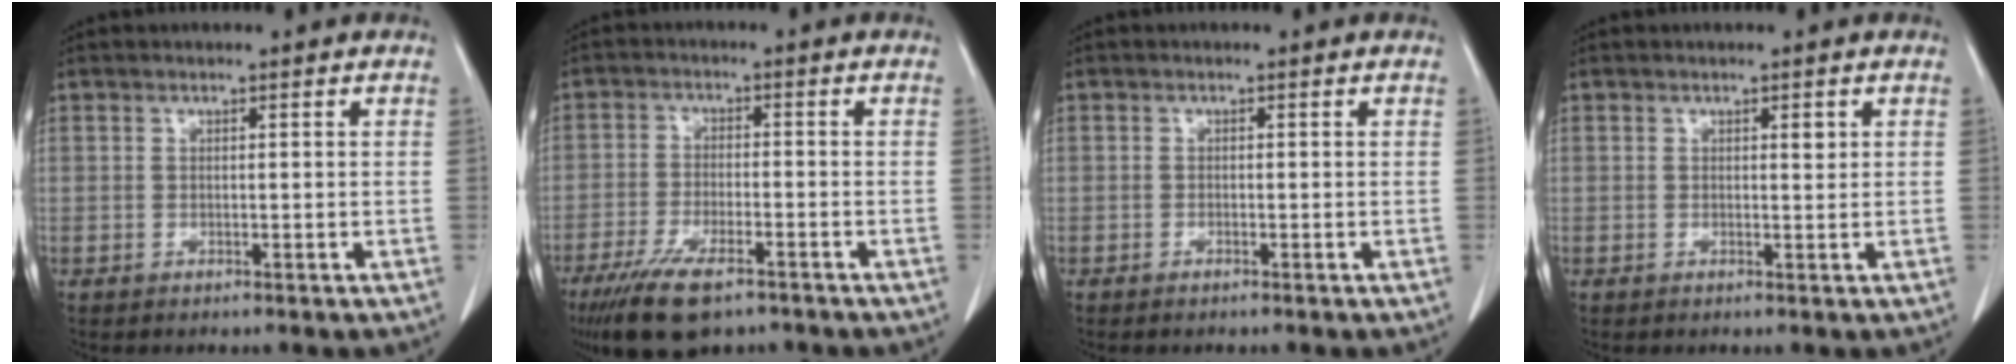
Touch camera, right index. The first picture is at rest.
{"total": 10.2, "force": [-7.0, 3.0, 6.7], "torque": [-0.124, -0.018, -0.118]}
{"total": 0.6, "force": [-0.5, 0.0, 0.3], "torque": [-0.011, -0.001, -0.008]}
{"total": 1.1, "force": [0.5, 0.3, 0.9], "torque": [-0.014, -0.001, 0.006]}